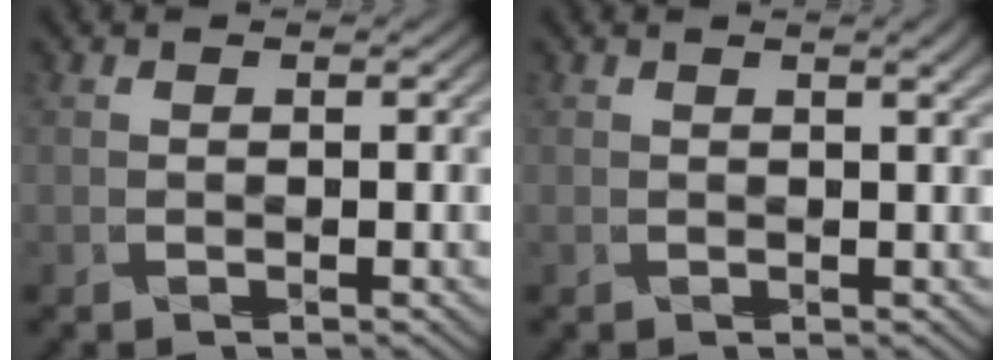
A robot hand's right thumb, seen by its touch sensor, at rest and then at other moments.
{"total": 1.6, "force": [0.6, 0.5, 1.4], "torque": [-0.024, -0.001, 0.013]}